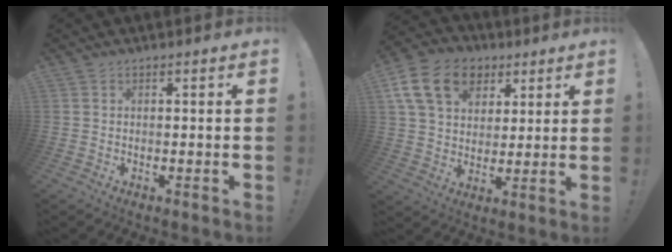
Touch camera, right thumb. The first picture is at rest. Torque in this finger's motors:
{"motor_torque": [1.43, 2.16, 0.50, -0.18, 0.08]}